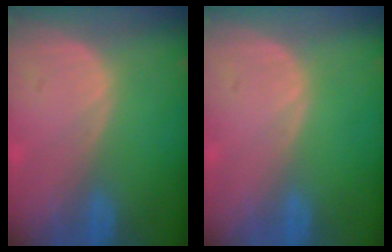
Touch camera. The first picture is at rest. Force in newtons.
{"total": 0.0}